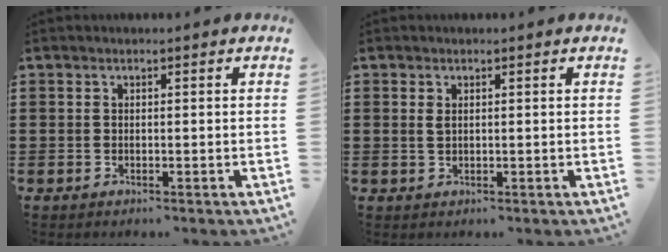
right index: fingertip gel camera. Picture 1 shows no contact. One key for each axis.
{"total": 1.1, "fx": 0.5, "fy": 0.5, "fz": 0.9, "tx": -0.019, "ty": 0.003, "tz": 0.008}